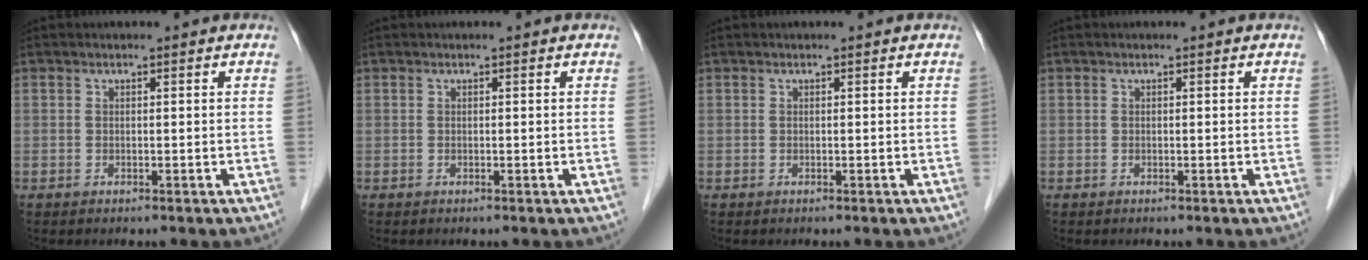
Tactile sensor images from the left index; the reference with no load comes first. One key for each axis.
{"total": 0.0}
{"total": 0.0}
{"total": 0.0}